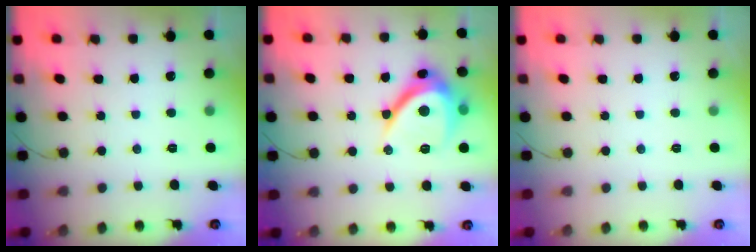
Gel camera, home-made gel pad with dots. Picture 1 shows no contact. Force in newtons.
{"total": 11.7, "press": 11.7, "slide": 1.3}
{"total": 0.0}